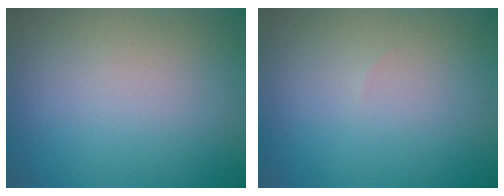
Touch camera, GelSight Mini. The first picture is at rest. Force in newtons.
{"total": 0.0}